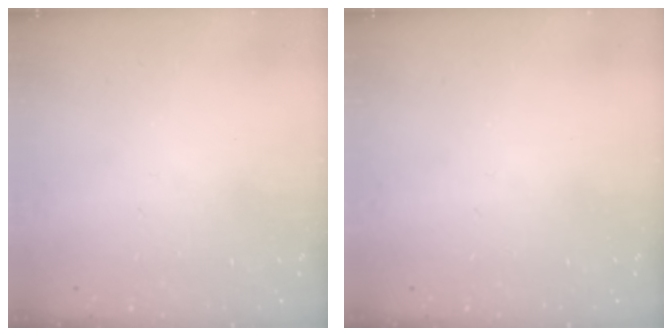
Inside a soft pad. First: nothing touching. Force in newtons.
{"total": 0.0}